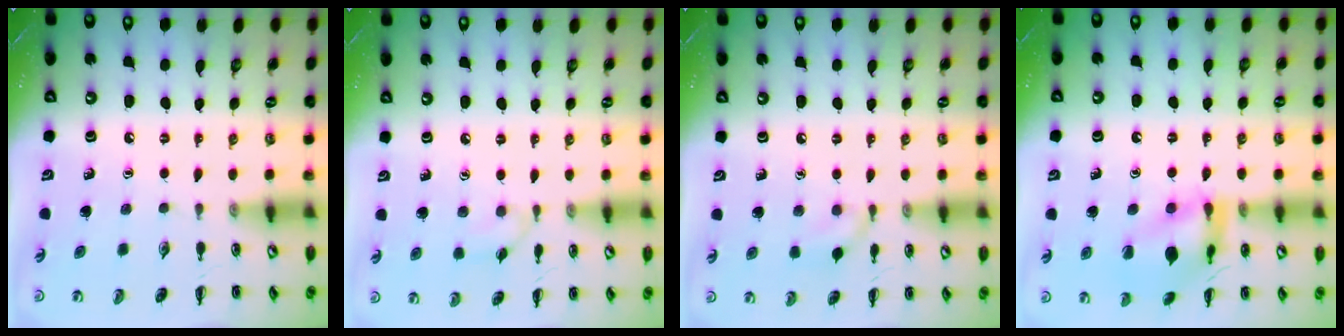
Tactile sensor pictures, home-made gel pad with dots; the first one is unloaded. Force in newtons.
{"total": 3.1, "press": 2.8, "slide": 1.2}
{"total": 6.6, "press": 6.4, "slide": 1.8}
{"total": 13.2, "press": 13.1, "slide": 1.0}